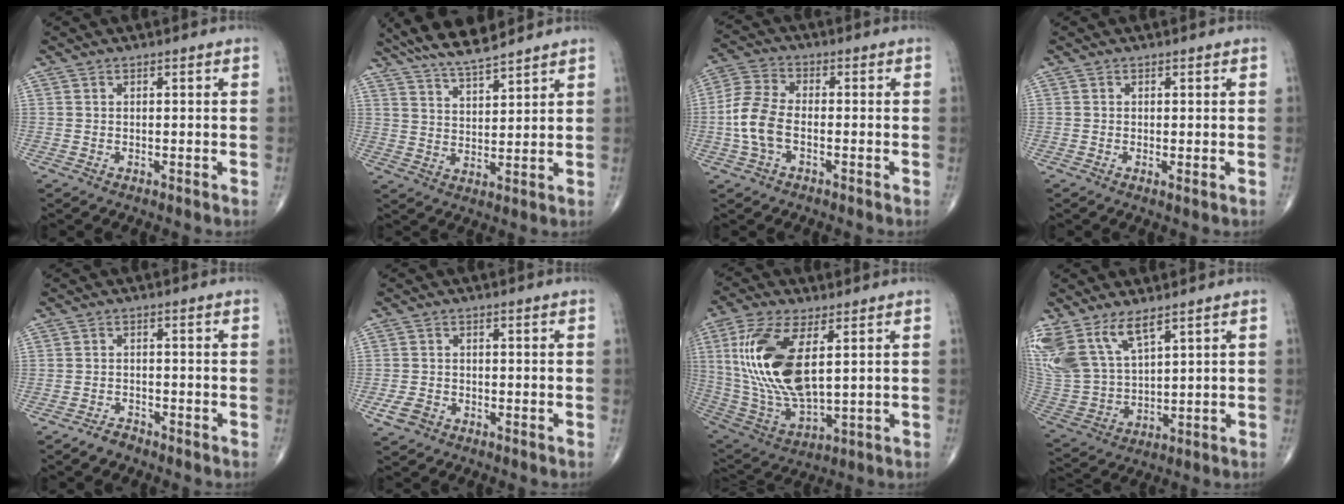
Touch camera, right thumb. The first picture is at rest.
{"total": 11.4, "force": [9.8, 2.0, 5.3], "torque": [-0.082, -0.037, 0.178]}
{"total": 8.3, "force": [-1.8, 4.7, 6.6], "torque": [-0.152, 0.022, -0.041]}
{"total": 0.9, "force": [-0.1, 0.2, 0.9], "torque": [-0.019, -0.004, -0.003]}
{"total": 2.2, "force": [-2.0, 0.9, 0.5], "torque": [-0.013, 0.008, -0.036]}
{"total": 3.2, "force": [-1.6, 2.3, 1.5], "torque": [-0.030, 0.008, -0.028]}
{"total": 19.3, "force": [4.2, 8.5, 16.8], "torque": [-0.357, -0.022, 0.089]}
{"total": 14.1, "force": [8.6, 6.4, 9.2], "torque": [-0.198, -0.028, 0.188]}